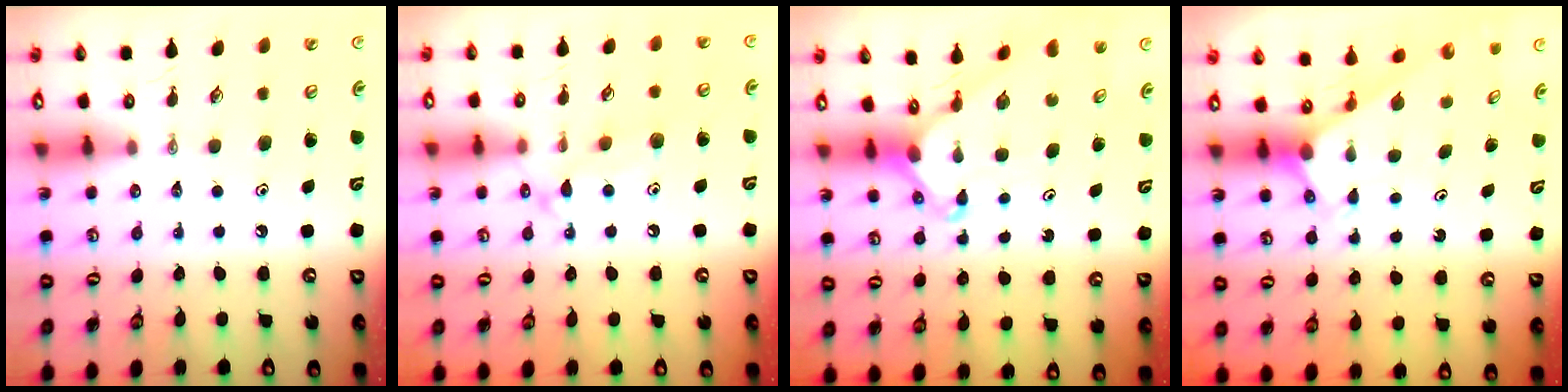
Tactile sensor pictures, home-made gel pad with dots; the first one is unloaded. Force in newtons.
{"total": 10.6, "press": 10.6, "slide": 0.7}
{"total": 3.7, "press": 3.7, "slide": 0.3}
{"total": 2.8, "press": 2.8, "slide": 0.1}